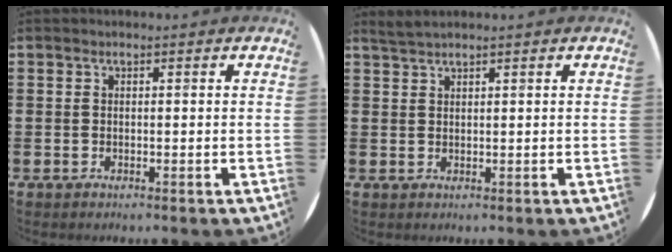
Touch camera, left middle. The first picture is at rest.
{"total": 1.5, "force": [1.4, -0.1, 0.4], "torque": [-0.008, 0.002, 0.027]}